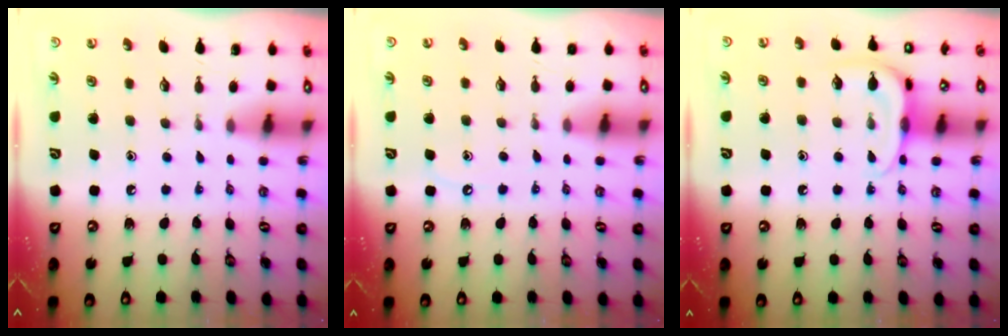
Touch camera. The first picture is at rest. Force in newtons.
{"total": 5.3, "press": 5.2, "slide": 0.8}
{"total": 9.7, "press": 9.7, "slide": 0.9}